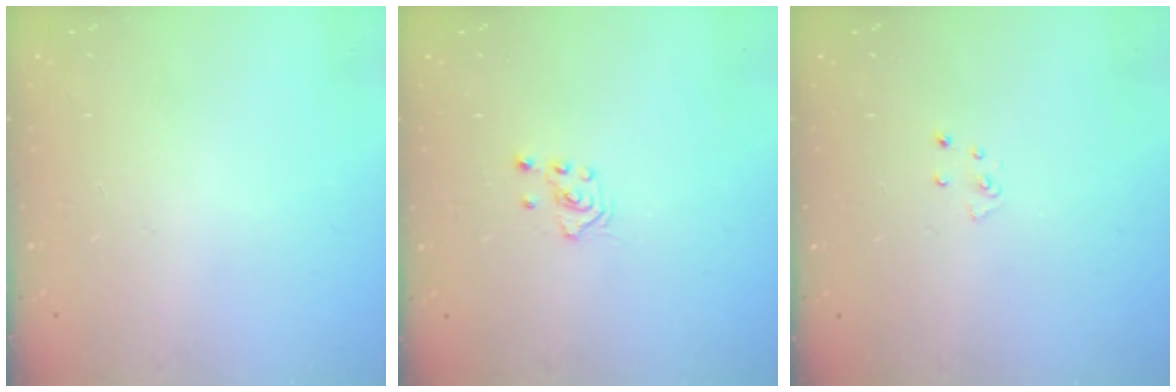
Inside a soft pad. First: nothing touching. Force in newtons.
{"total": 2.0, "press": 2.0, "slide": 0.3}
{"total": 3.1, "press": 3.1, "slide": 0.2}